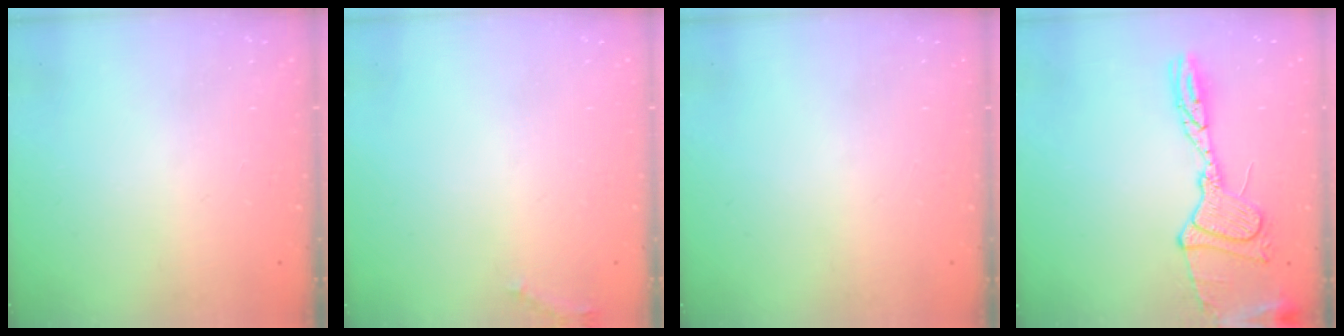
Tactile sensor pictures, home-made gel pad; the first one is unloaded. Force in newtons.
{"total": 5.1, "press": 4.8, "slide": 1.8}
{"total": 0.0}
{"total": 17.1, "press": 17.1, "slide": 1.5}